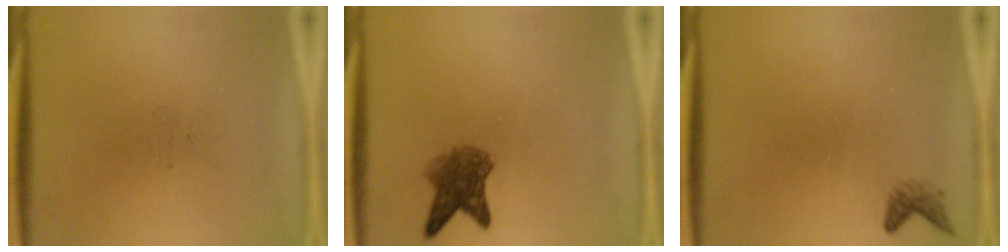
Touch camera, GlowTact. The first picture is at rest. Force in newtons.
{"total": 5.3}
{"total": 1.3}